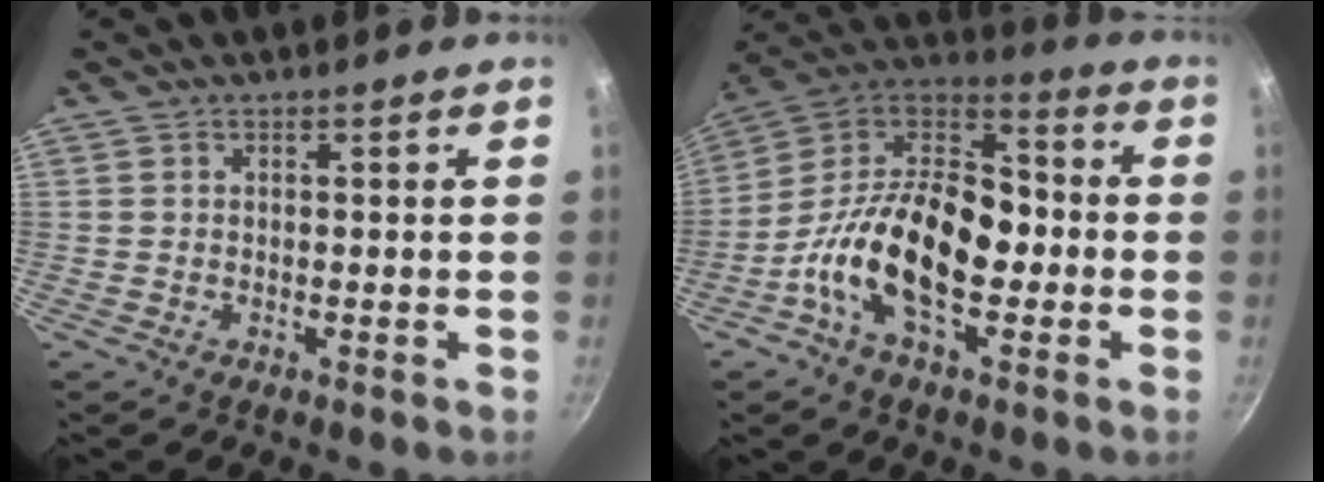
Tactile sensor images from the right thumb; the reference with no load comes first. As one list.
[{"total": 21.2, "force": [-4.4, 12.1, 16.9], "torque": [-0.264, 0.051, -0.101]}]